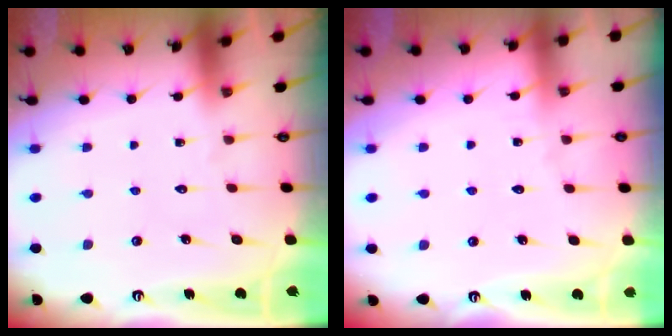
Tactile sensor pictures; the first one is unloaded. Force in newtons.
{"total": 3.0, "press": 3.0, "slide": 0.3}